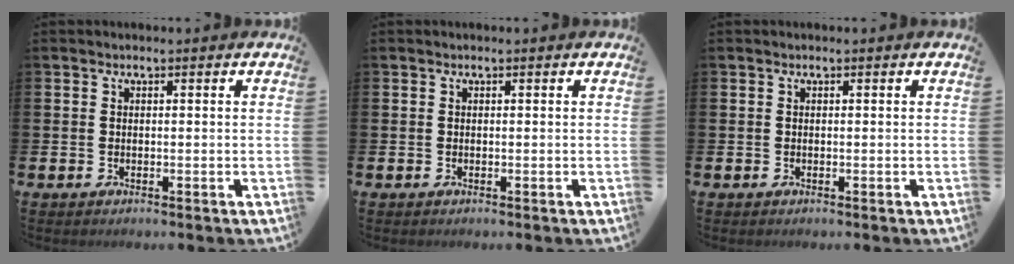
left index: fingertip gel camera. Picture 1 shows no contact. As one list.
[{"total": 0.0}, {"total": 0.0}]